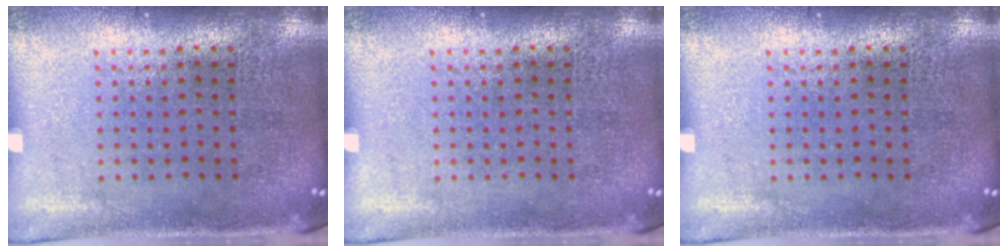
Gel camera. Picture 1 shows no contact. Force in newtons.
{"total": 0.0}
{"total": 0.0}